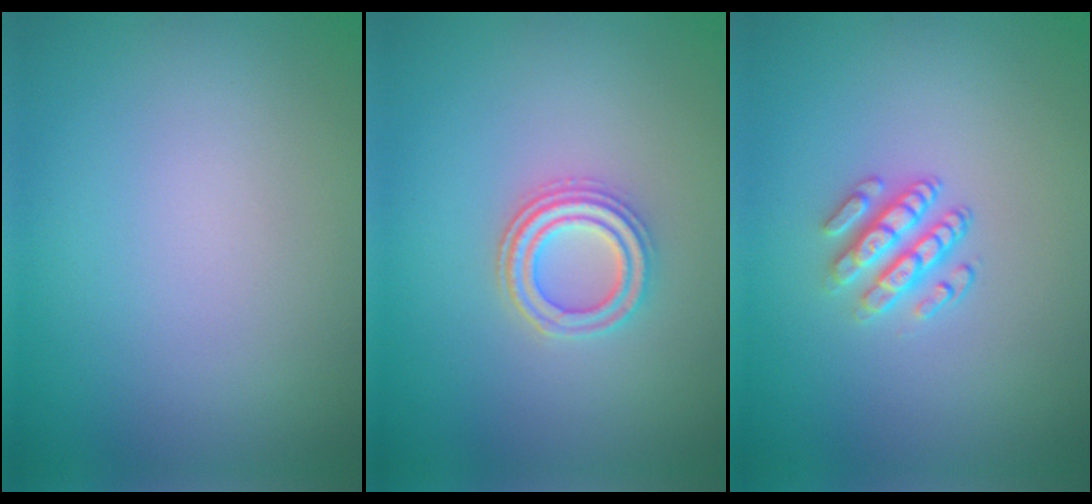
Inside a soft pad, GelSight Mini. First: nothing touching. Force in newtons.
{"total": 2.9, "press": 2.7, "slide": 1.2}
{"total": 2.9, "press": 2.5, "slide": 1.6}